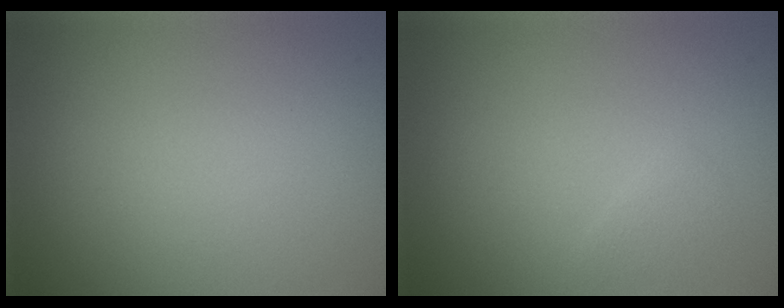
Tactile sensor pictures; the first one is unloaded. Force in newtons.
{"total": 0.8, "press": 0.8, "slide": 0.0}